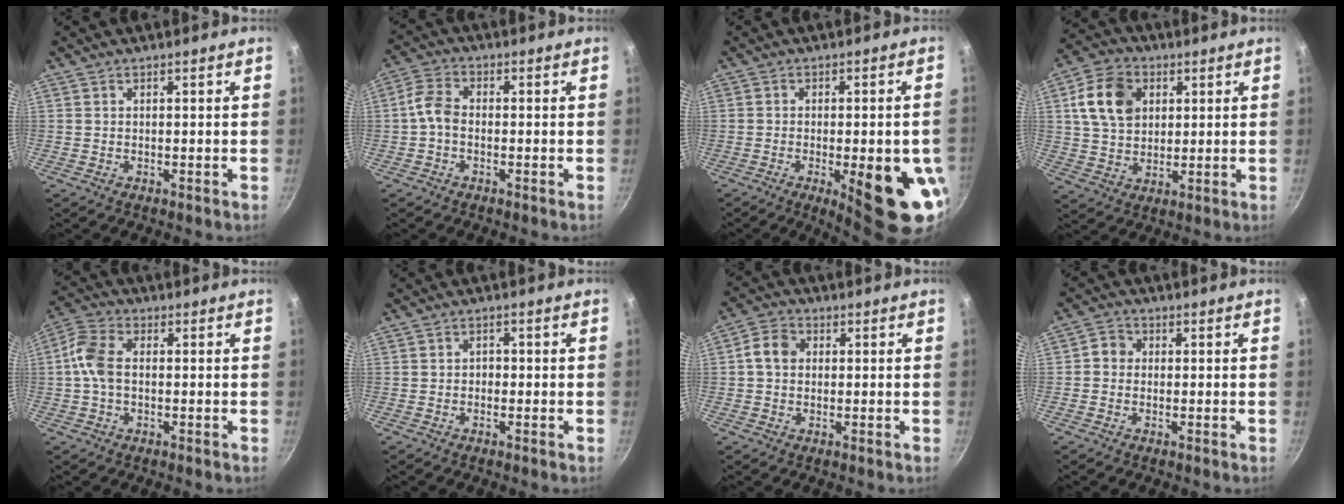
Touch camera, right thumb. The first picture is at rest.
{"total": 4.5, "force": [-0.9, 3.1, 3.2], "torque": [-0.069, 0.023, -0.030]}
{"total": 16.2, "force": [-4.8, 5.2, 14.6], "torque": [-0.158, 0.005, -0.053]}
{"total": 12.0, "force": [3.5, 8.9, 7.2], "torque": [-0.111, 0.002, 0.058]}
{"total": 7.4, "force": [-0.1, 4.7, 5.7], "torque": [-0.121, 0.024, -0.013]}
{"total": 1.4, "force": [-0.4, 1.2, 0.7], "torque": [-0.006, 0.004, -0.009]}
{"total": 5.1, "force": [0.5, 4.1, 2.9], "torque": [-0.040, 0.013, -0.003]}
{"total": 3.1, "force": [-0.1, 2.8, 1.2], "torque": [-0.010, 0.006, -0.014]}